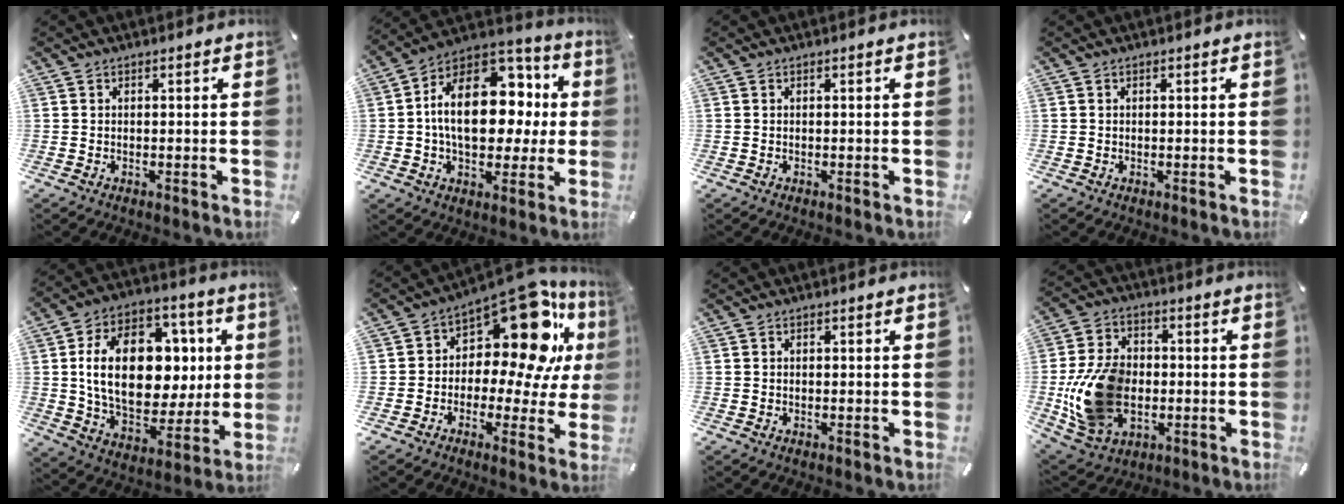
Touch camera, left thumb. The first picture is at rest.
{"total": 21.8, "force": [2.1, 14.5, 16.1], "torque": [-0.263, -0.001, 0.042]}
{"total": 0.0}
{"total": 0.0}
{"total": 21.5, "force": [2.7, 14.8, 15.4], "torque": [-0.280, -0.003, 0.047]}
{"total": 17.8, "force": [8.6, 9.4, 12.5], "torque": [-0.182, -0.071, 0.143]}
{"total": 0.0}
{"total": 17.2, "force": [-2.4, 12.8, 11.3], "torque": [-0.239, 0.011, -0.041]}